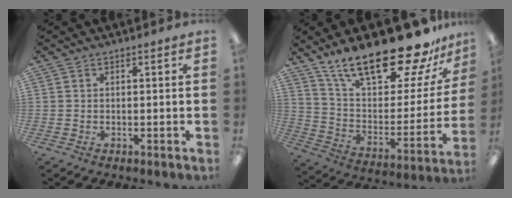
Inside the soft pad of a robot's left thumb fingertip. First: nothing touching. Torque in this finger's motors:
{"motor_torque": [0.42, 0.41, 1.54, -1.23, 0.10]}